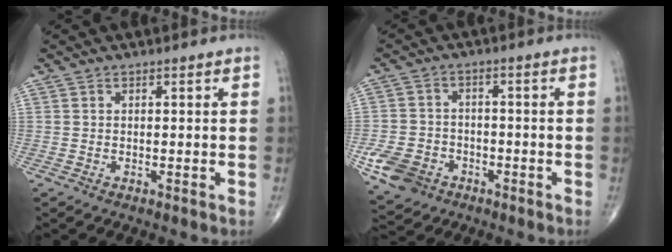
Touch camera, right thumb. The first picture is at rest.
{"total": 8.3, "force": [-3.8, 6.6, 3.4], "torque": [-0.058, 0.020, -0.061]}